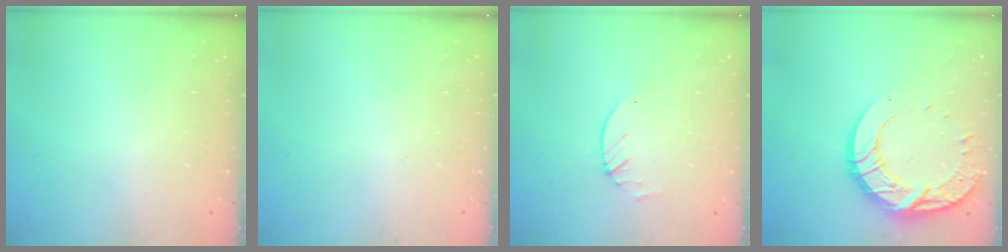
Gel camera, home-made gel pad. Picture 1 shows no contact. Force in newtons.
{"total": 0.0}
{"total": 1.9, "press": 1.9, "slide": 0.3}
{"total": 17.3, "press": 17.2, "slide": 1.9}